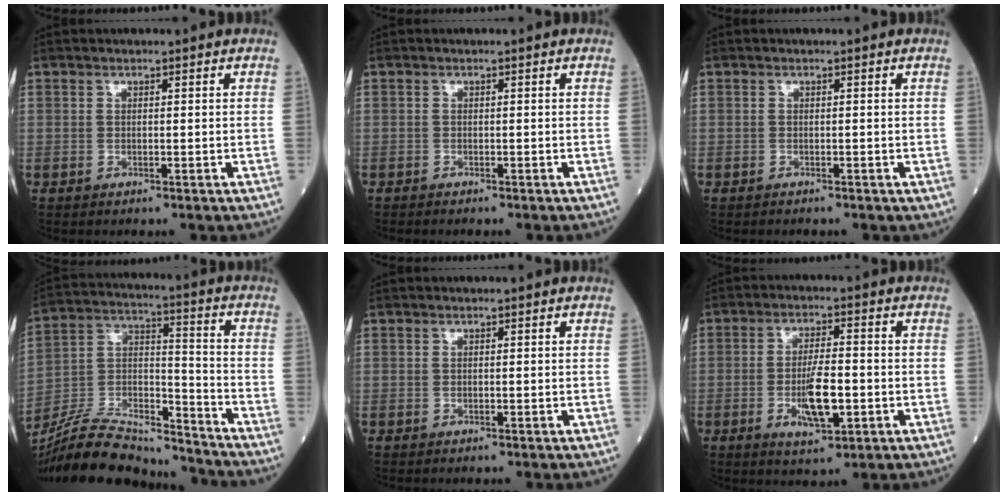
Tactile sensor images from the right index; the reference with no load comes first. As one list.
[{"total": 0.6, "force": [-0.6, 0.1, 0.1], "torque": [-0.006, 0.000, -0.012]}, {"total": 0.6, "force": [-0.5, 0.3, 0.1], "torque": [-0.008, 0.000, -0.009]}, {"total": 19.9, "force": [-18.8, 2.9, 5.9], "torque": [-0.128, 0.019, -0.325]}, {"total": 0.0}, {"total": 7.4, "force": [-1.9, 1.8, 7.0], "torque": [-0.131, -0.006, -0.030]}]